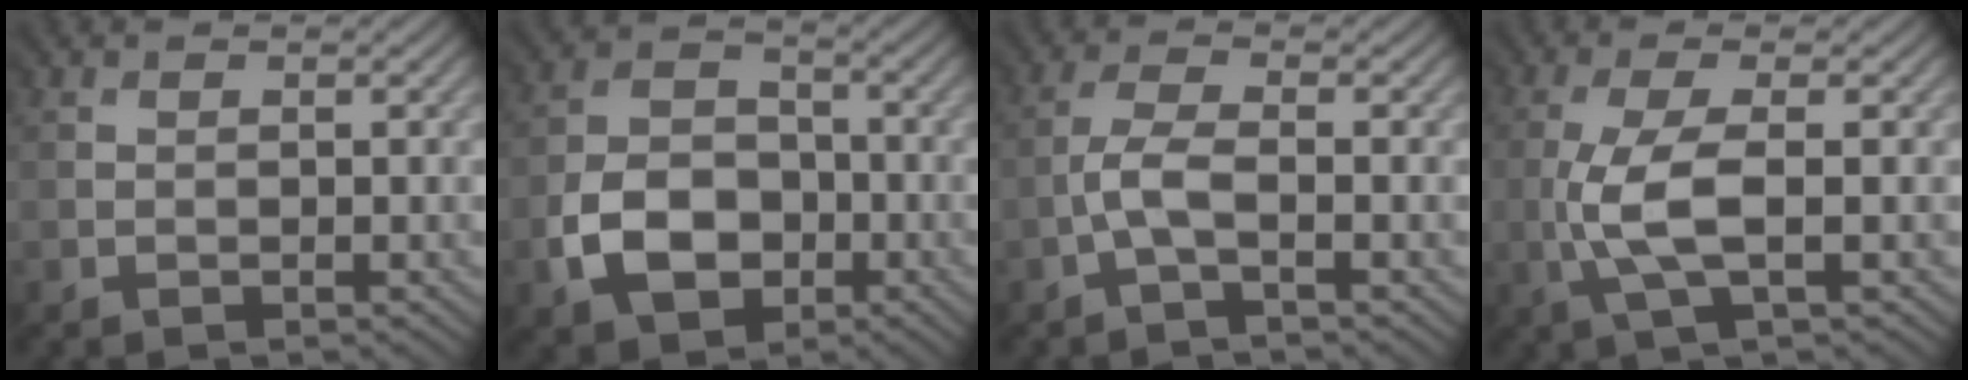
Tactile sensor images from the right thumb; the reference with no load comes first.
{"total": 5.6, "force": [-2.7, 4.3, 2.4], "torque": [-0.047, -0.006, -0.056]}
{"total": 2.3, "force": [-1.4, 0.0, 1.8], "torque": [-0.049, 0.008, -0.034]}
{"total": 4.4, "force": [-1.0, 0.8, 4.2], "torque": [-0.102, 0.006, -0.024]}